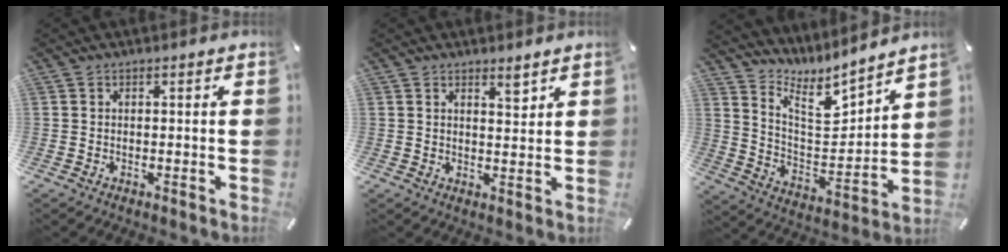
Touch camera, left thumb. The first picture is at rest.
{"total": 3.3, "force": [2.6, 0.8, 1.9], "torque": [-0.017, -0.018, 0.040]}
{"total": 9.9, "force": [8.1, 3.5, 4.5], "torque": [-0.098, -0.074, 0.147]}